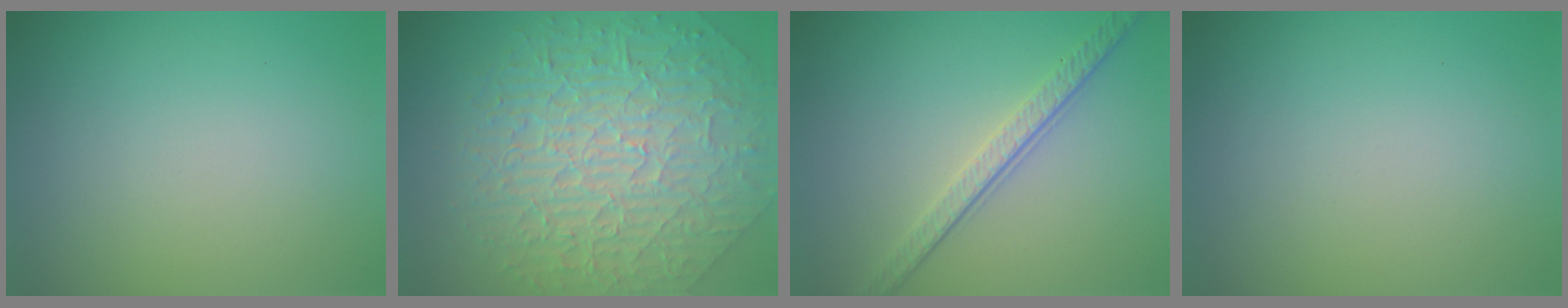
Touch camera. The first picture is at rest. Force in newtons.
{"total": 10.0, "press": 6.6, "slide": 7.5}
{"total": 3.9, "press": 2.8, "slide": 2.7}
{"total": 0.0}